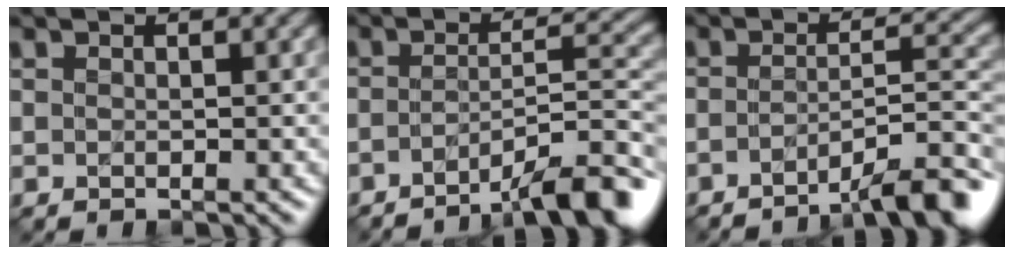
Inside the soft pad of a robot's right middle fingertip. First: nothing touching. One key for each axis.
{"total": 7.4, "fx": -5.1, "fy": 1.4, "fz": 5.2, "tx": -0.063, "ty": 0.012, "tz": -0.084}
{"total": 6.7, "fx": -4.8, "fy": 1.1, "fz": 4.6, "tx": -0.057, "ty": 0.012, "tz": -0.078}